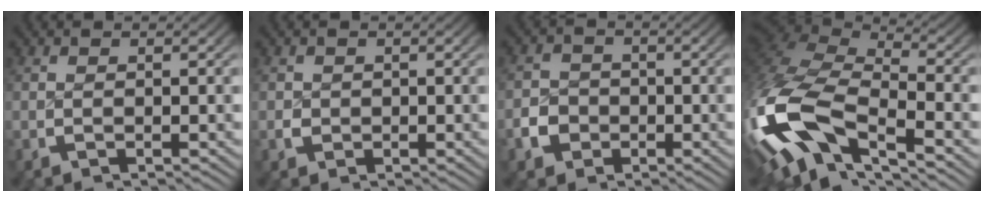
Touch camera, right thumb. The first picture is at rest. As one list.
[{"total": 0.8, "force": [-0.1, 0.6, -0.5], "torque": [0.012, 0.000, -0.002]}, {"total": 2.7, "force": [-1.0, 2.5, 0.2], "torque": [0.000, -0.002, -0.015]}, {"total": 15.5, "force": [-1.7, 9.7, 12.0], "torque": [-0.292, -0.052, 0.007]}]